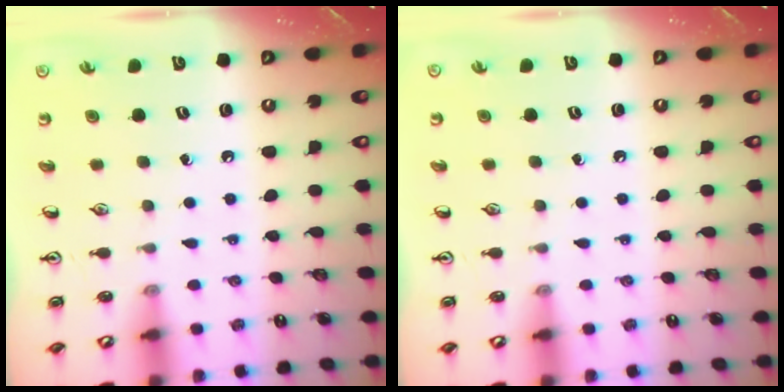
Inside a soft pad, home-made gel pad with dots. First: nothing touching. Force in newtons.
{"total": 0.0}